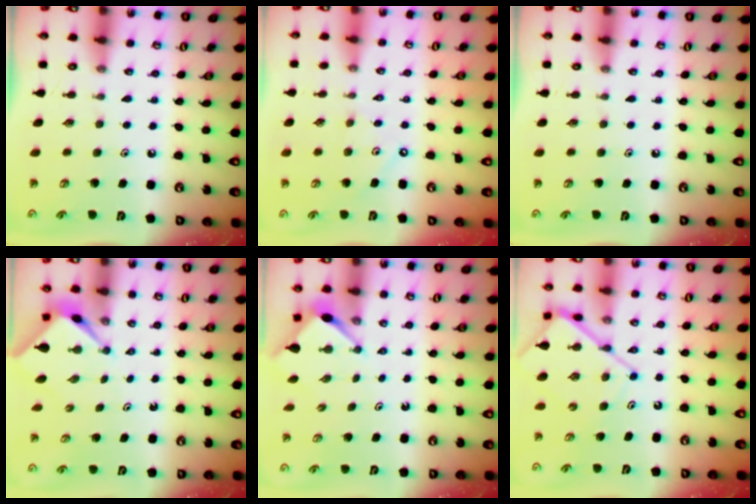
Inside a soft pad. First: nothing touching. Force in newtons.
{"total": 4.1, "press": 4.1, "slide": 0.3}
{"total": 0.0}
{"total": 2.5, "press": 2.4, "slide": 0.3}
{"total": 3.3, "press": 3.3, "slide": 0.3}
{"total": 9.9, "press": 9.8, "slide": 1.0}